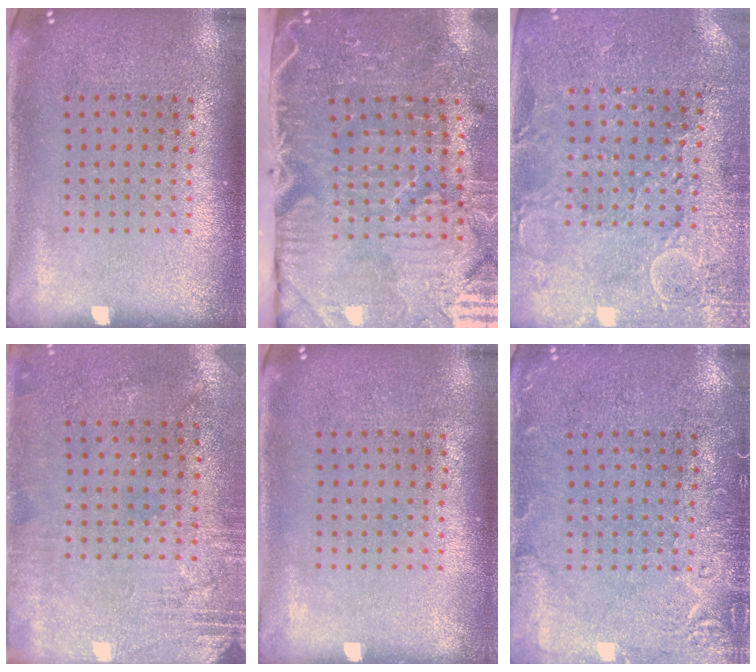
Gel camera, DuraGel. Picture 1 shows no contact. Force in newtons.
{"total": 5.4, "press": 4.4, "slide": 3.2}
{"total": 2.8, "press": 2.8, "slide": 0.5}
{"total": 2.7, "press": 2.3, "slide": 1.4}
{"total": 0.0}
{"total": 2.7, "press": 2.7, "slide": 0.5}